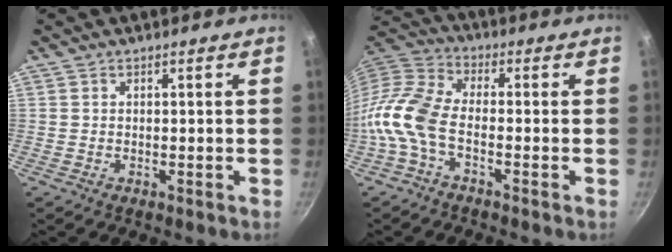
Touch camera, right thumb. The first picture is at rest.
{"total": 9.0, "force": [-3.5, 4.7, 6.9], "torque": [-0.150, 0.038, -0.089]}